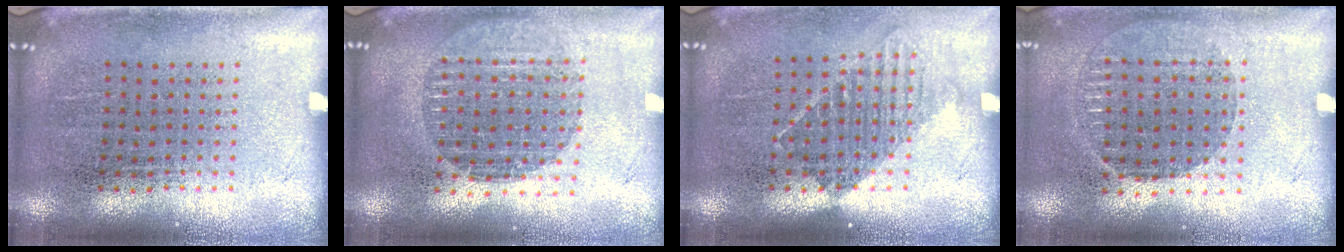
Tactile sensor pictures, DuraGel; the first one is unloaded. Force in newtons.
{"total": 1.6, "press": 1.4, "slide": 0.8}
{"total": 1.2, "press": 1.0, "slide": 0.7}
{"total": 0.9, "press": 0.9, "slide": 0.2}